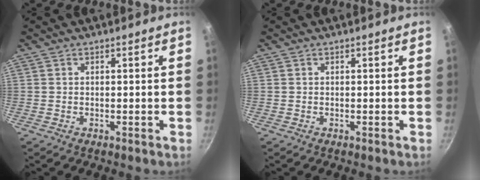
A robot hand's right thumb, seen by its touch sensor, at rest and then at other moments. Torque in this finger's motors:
{"motor_torque": [-0.01, 0.00, -0.02, -0.18, 0.01]}